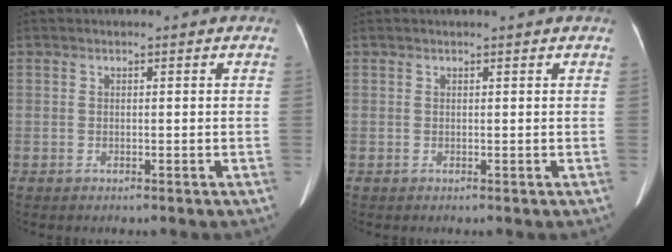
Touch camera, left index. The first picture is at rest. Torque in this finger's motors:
{"motor_torque": [0.02, -0.05, -0.03, -0.01]}